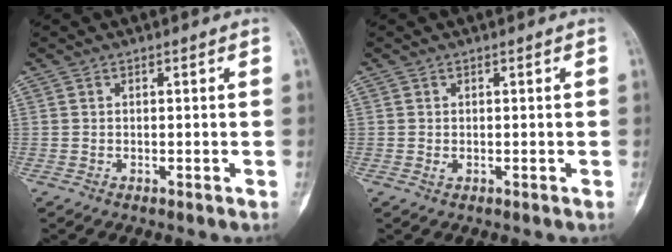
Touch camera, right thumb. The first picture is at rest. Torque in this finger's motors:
{"motor_torque": [0.24, 0.06, 0.04, -0.16, 0.09]}